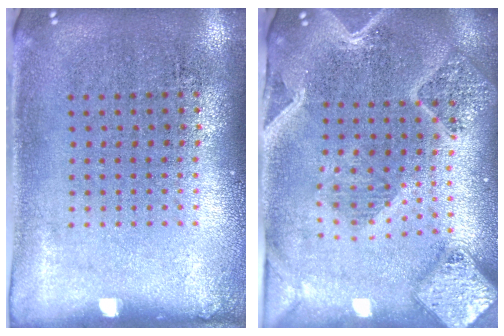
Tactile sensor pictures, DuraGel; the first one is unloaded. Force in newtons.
{"total": 2.9, "press": 2.6, "slide": 1.4}